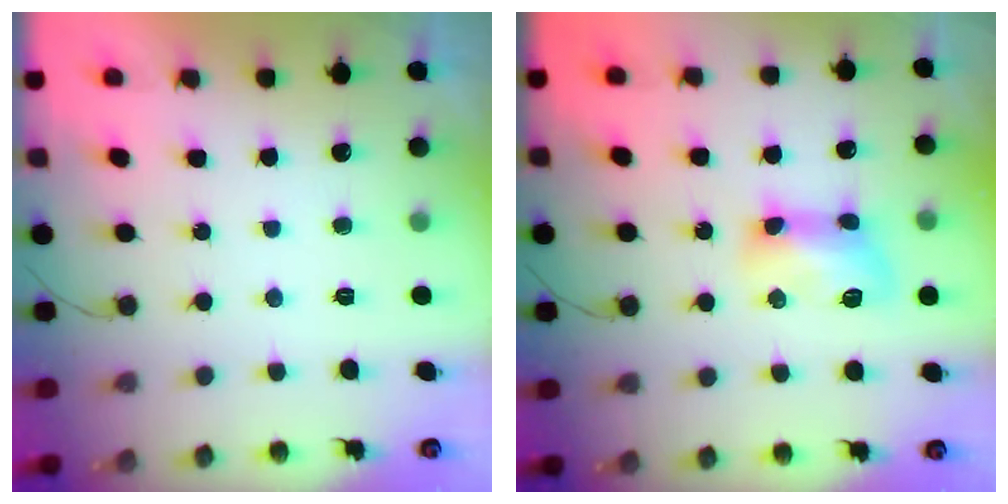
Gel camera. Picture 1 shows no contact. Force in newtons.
{"total": 9.5, "press": 9.4, "slide": 0.8}